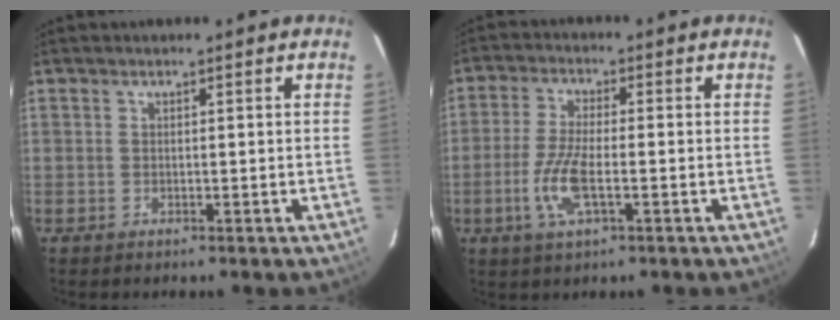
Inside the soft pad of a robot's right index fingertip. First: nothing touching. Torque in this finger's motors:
{"motor_torque": [0.36, -0.12, 0.28, 0.10]}